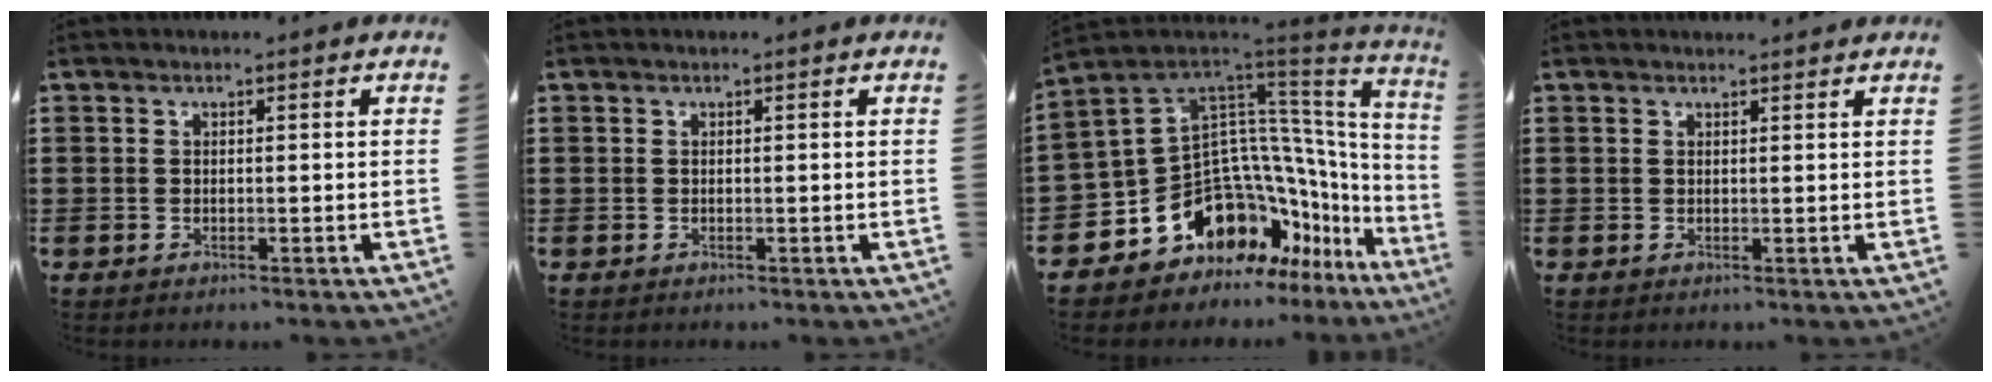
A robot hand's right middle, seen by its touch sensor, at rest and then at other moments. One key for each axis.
{"total": 0.0}
{"total": 14.5, "fx": -6.3, "fy": 10.5, "fz": 7.7, "tx": -0.194, "ty": -0.013, "tz": -0.092}
{"total": 0.9, "fx": 0.9, "fy": 0.0, "fz": 0.0, "tx": 0.005, "ty": -0.006, "tz": 0.015}